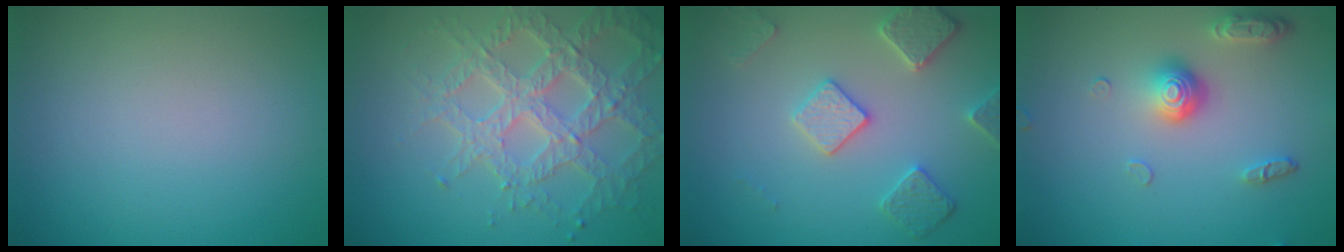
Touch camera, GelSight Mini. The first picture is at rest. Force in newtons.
{"total": 6.4, "press": 5.0, "slide": 4.0}
{"total": 4.0, "press": 3.5, "slide": 1.9}
{"total": 3.7, "press": 2.8, "slide": 2.4}